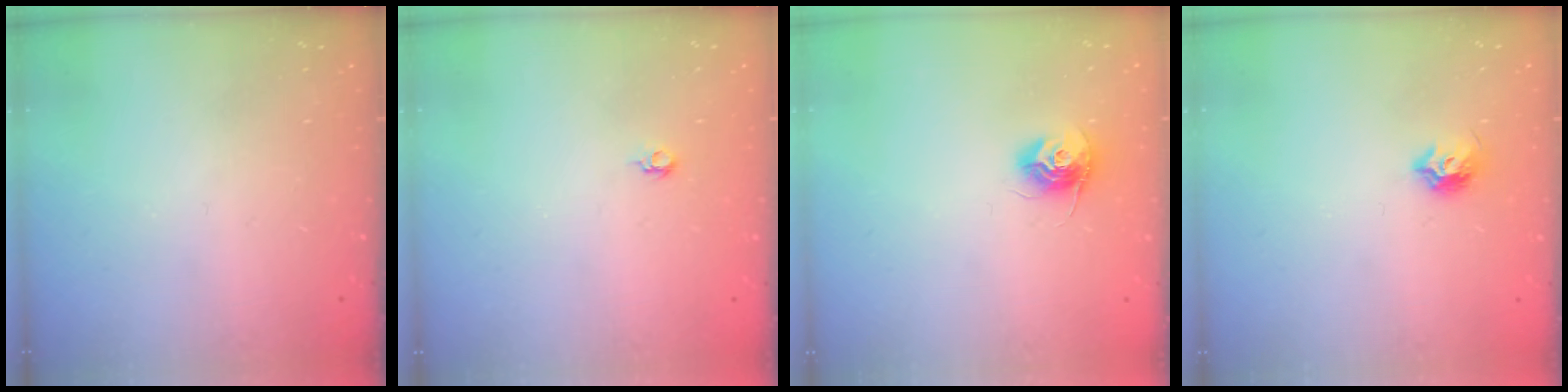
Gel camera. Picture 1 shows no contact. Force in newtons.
{"total": 3.7, "press": 3.6, "slide": 0.8}
{"total": 10.6, "press": 10.6, "slide": 0.7}
{"total": 5.1, "press": 5.0, "slide": 1.0}